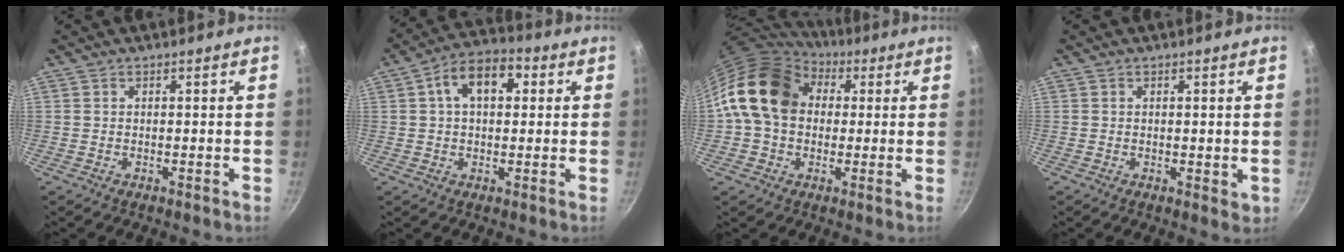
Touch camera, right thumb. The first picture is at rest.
{"total": 10.4, "force": [2.6, 6.4, 7.7], "torque": [-0.094, 0.022, 0.028]}
{"total": 16.8, "force": [3.1, 12.9, 10.3], "torque": [-0.155, 0.028, 0.040]}
{"total": 1.7, "force": [0.2, 0.9, 1.4], "torque": [-0.016, -0.004, 0.003]}